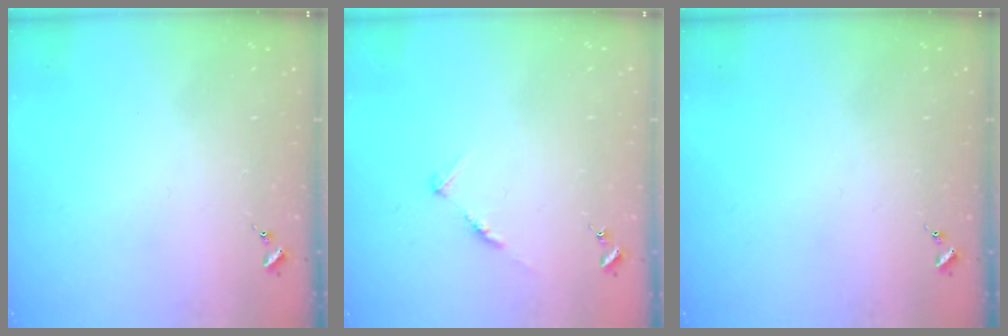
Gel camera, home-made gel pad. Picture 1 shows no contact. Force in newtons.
{"total": 5.8, "press": 5.8, "slide": 0.6}
{"total": 0.0}